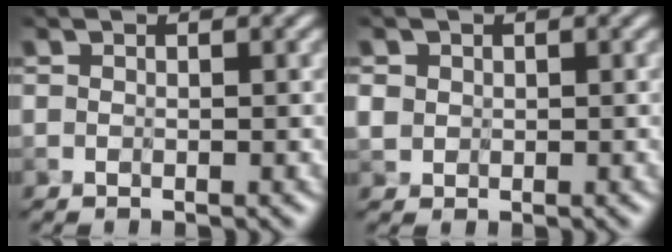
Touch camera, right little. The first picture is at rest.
{"total": 1.2, "force": [0.2, 1.2, 0.3], "torque": [-0.007, -0.004, 0.008]}